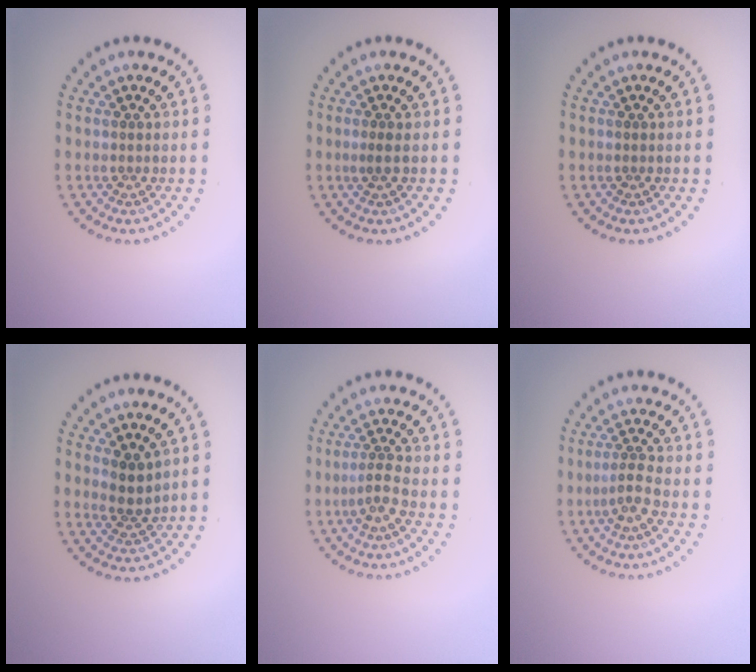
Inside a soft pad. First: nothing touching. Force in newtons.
{"total": 0.6, "press": 0.3, "slide": 0.5}
{"total": 0.0}
{"total": 2.2, "press": 1.8, "slide": 1.3}
{"total": 1.9, "press": 1.3, "slide": 1.4}
{"total": 1.9, "press": 1.3, "slide": 1.4}